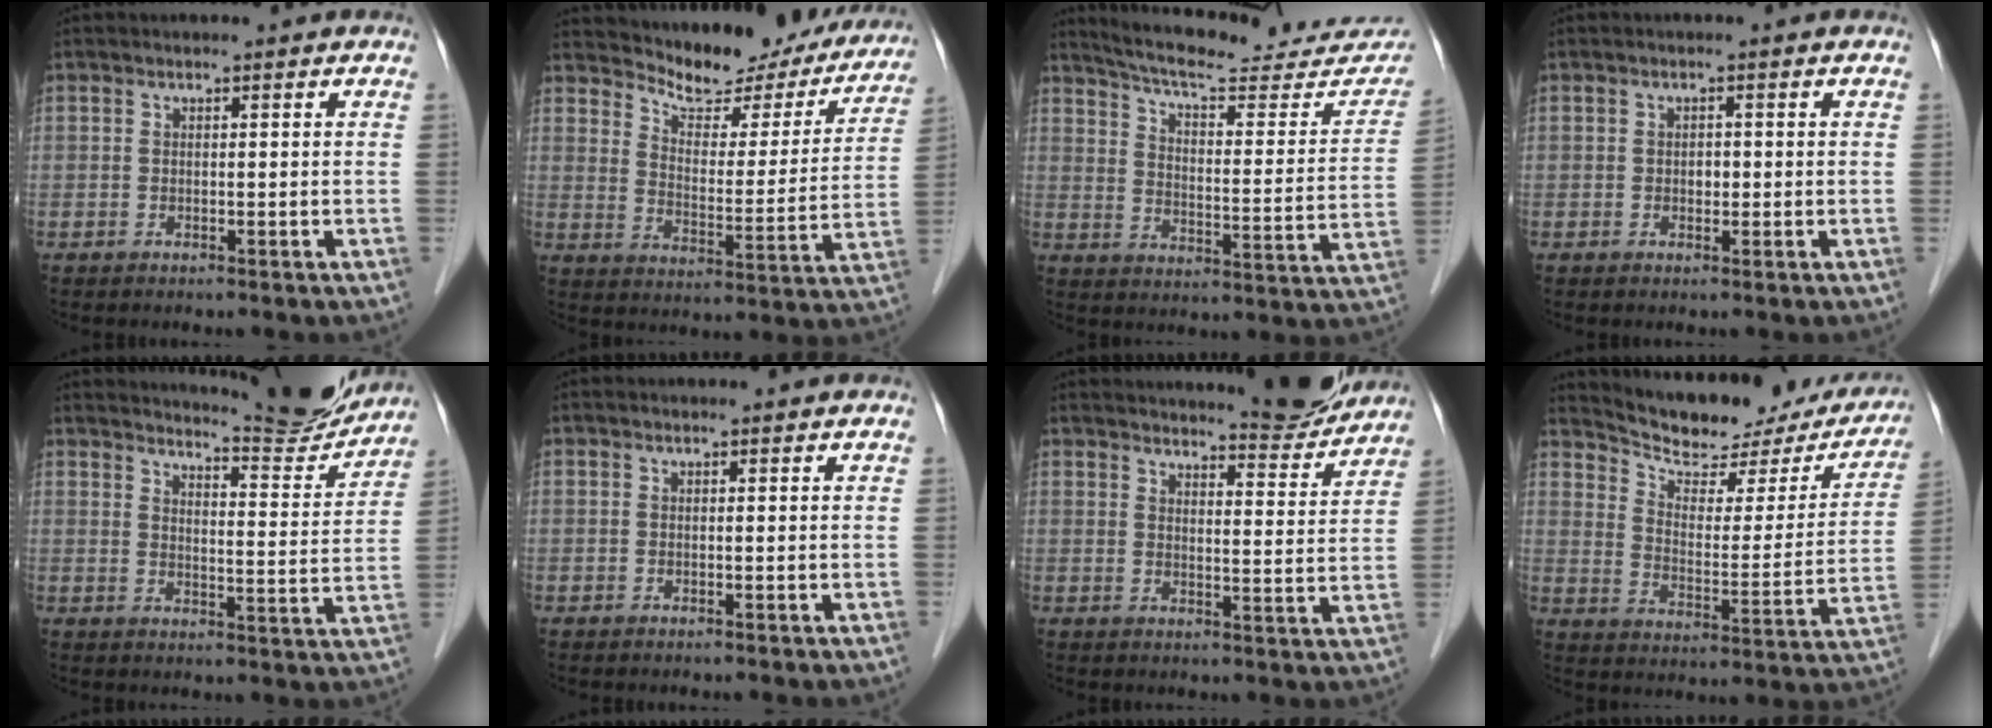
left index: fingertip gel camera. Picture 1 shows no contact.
{"total": 17.4, "force": [15.6, 5.6, 5.2], "torque": [-0.057, -0.018, 0.194]}
{"total": 22.6, "force": [20.7, 4.0, 8.1], "torque": [-0.113, -0.045, 0.263]}
{"total": 1.1, "force": [-0.3, 0.7, 0.7], "torque": [-0.011, -0.001, -0.005]}
{"total": 12.6, "force": [12.3, 0.0, 2.8], "torque": [-0.039, -0.043, 0.154]}
{"total": 0.0}
{"total": 10.2, "force": [9.8, 0.7, 2.8], "torque": [-0.034, -0.021, 0.119]}
{"total": 20.2, "force": [18.0, 6.0, 6.9], "torque": [-0.087, -0.016, 0.235]}